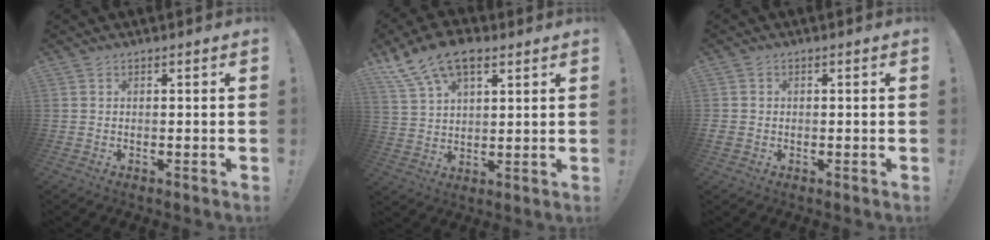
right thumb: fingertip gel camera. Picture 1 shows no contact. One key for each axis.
{"total": 12.6, "fx": 7.9, "fy": 6.5, "fz": 7.3, "tx": -0.139, "ty": -0.032, "tz": 0.151}
{"total": 1.9, "fx": -0.4, "fy": 1.7, "fz": 0.7, "tx": -0.012, "ty": 0.004, "tz": -0.005}